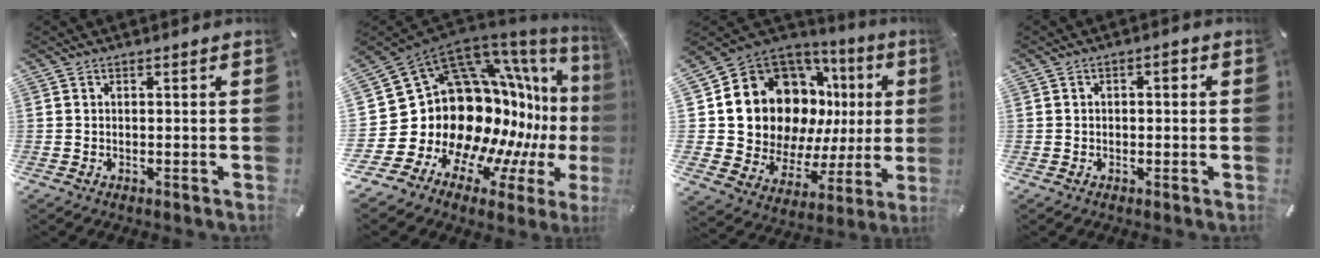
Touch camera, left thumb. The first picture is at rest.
{"total": 25.0, "force": [0.2, 18.5, 16.8], "torque": [-0.223, -0.129, 0.079]}
{"total": 17.4, "force": [6.8, 13.0, 9.3], "torque": [-0.161, -0.070, 0.146]}
{"total": 1.8, "force": [-0.1, 1.2, 1.4], "torque": [-0.019, 0.005, -0.007]}